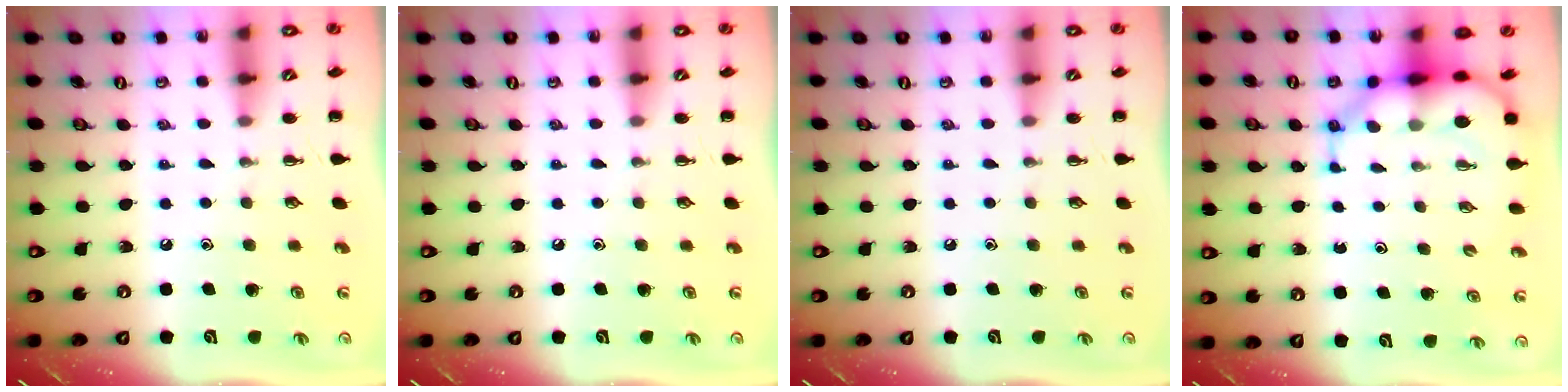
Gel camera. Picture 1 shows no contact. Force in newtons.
{"total": 0.0}
{"total": 0.0}
{"total": 7.8, "press": 7.5, "slide": 2.1}